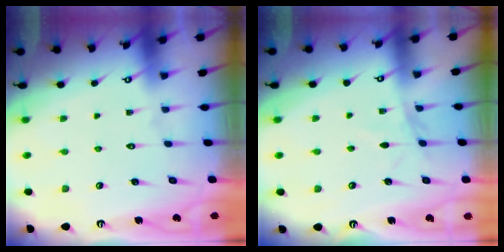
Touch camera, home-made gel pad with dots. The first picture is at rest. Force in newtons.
{"total": 2.9, "press": 2.9, "slide": 0.4}